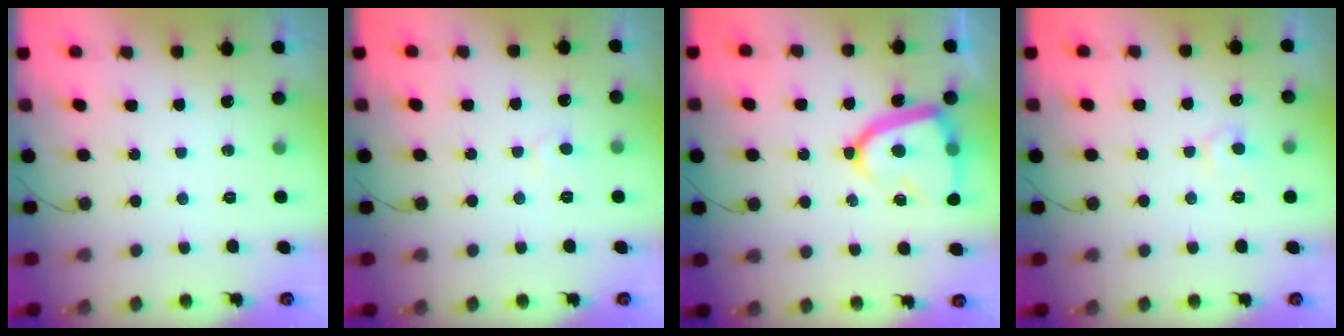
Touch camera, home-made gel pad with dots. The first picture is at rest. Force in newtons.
{"total": 4.8, "press": 4.7, "slide": 0.4}
{"total": 15.2, "press": 15.1, "slide": 1.6}
{"total": 6.1, "press": 6.1, "slide": 0.3}